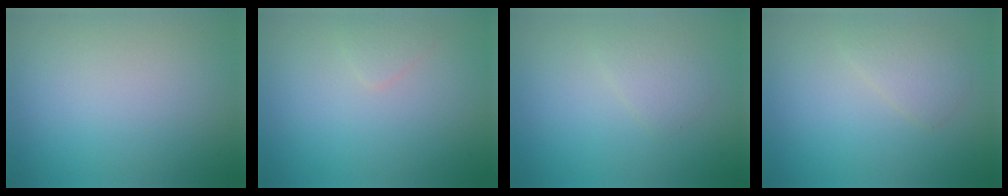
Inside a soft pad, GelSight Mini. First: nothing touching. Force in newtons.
{"total": 0.9, "press": 0.9, "slide": 0.1}
{"total": 1.5, "press": 1.4, "slide": 0.1}
{"total": 1.7, "press": 1.7, "slide": 0.1}